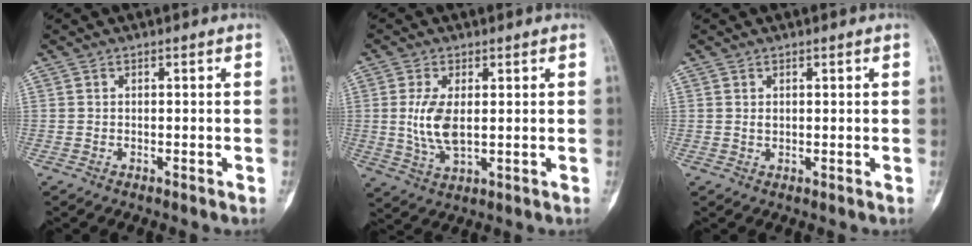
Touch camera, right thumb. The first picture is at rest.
{"total": 7.3, "force": [0.8, 3.7, 6.2], "torque": [-0.130, -0.004, 0.019]}
{"total": 1.0, "force": [0.3, 0.7, 0.7], "torque": [-0.003, 0.004, 0.006]}